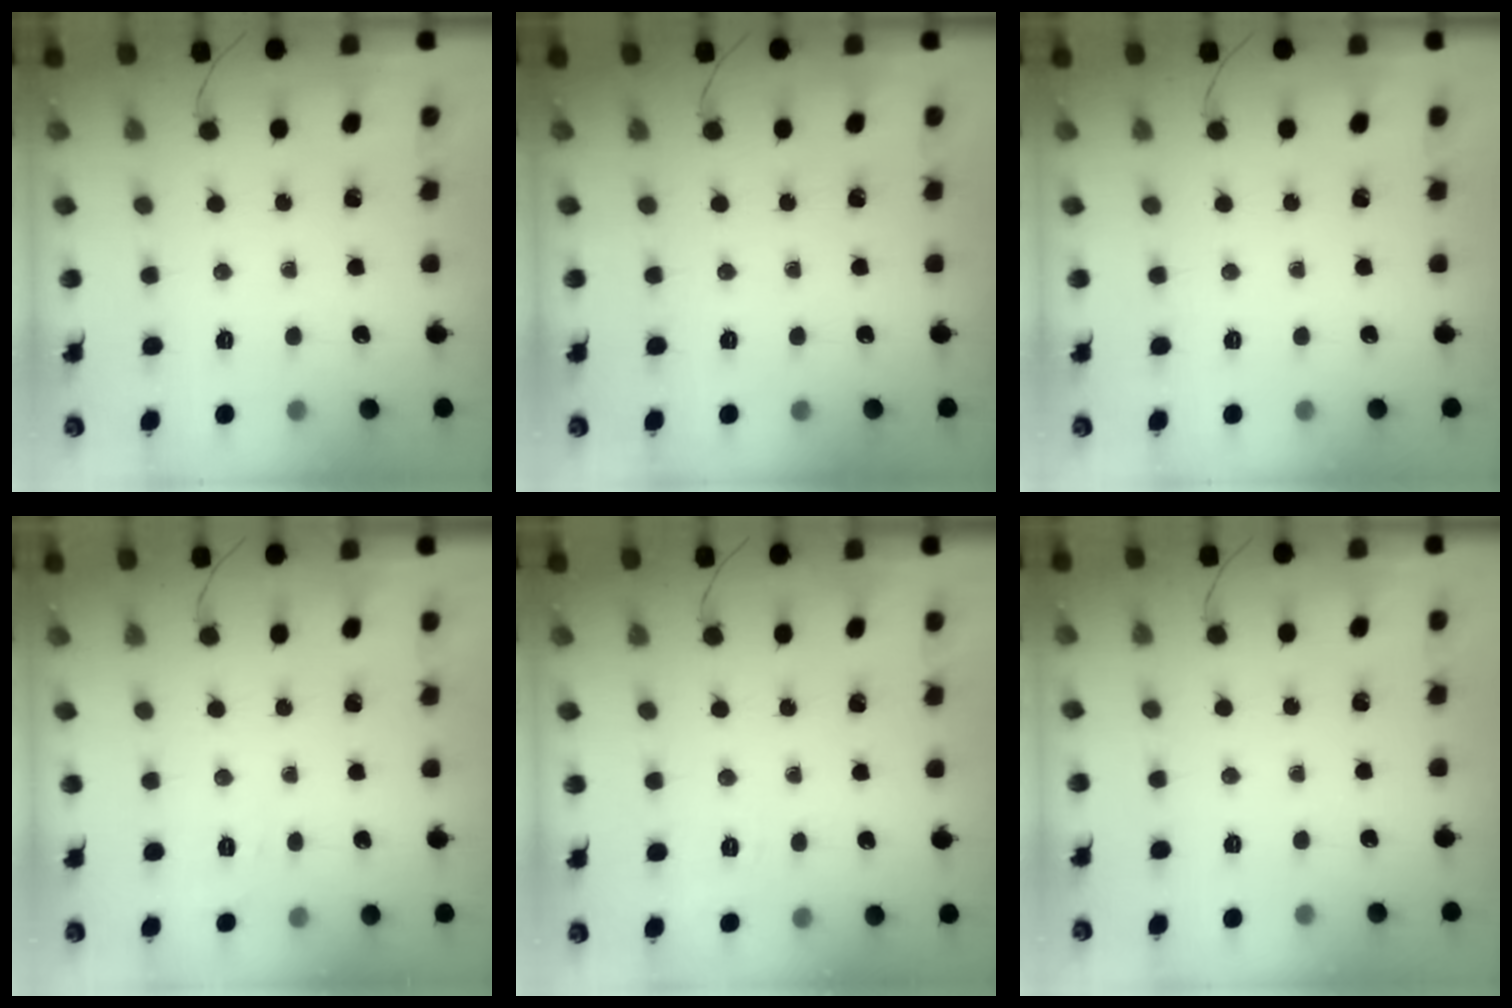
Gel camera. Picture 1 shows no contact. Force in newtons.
{"total": 0.0}
{"total": 0.0}
{"total": 3.3, "press": 2.8, "slide": 1.8}
{"total": 1.9, "press": 0.6, "slide": 1.8}
{"total": 0.0}